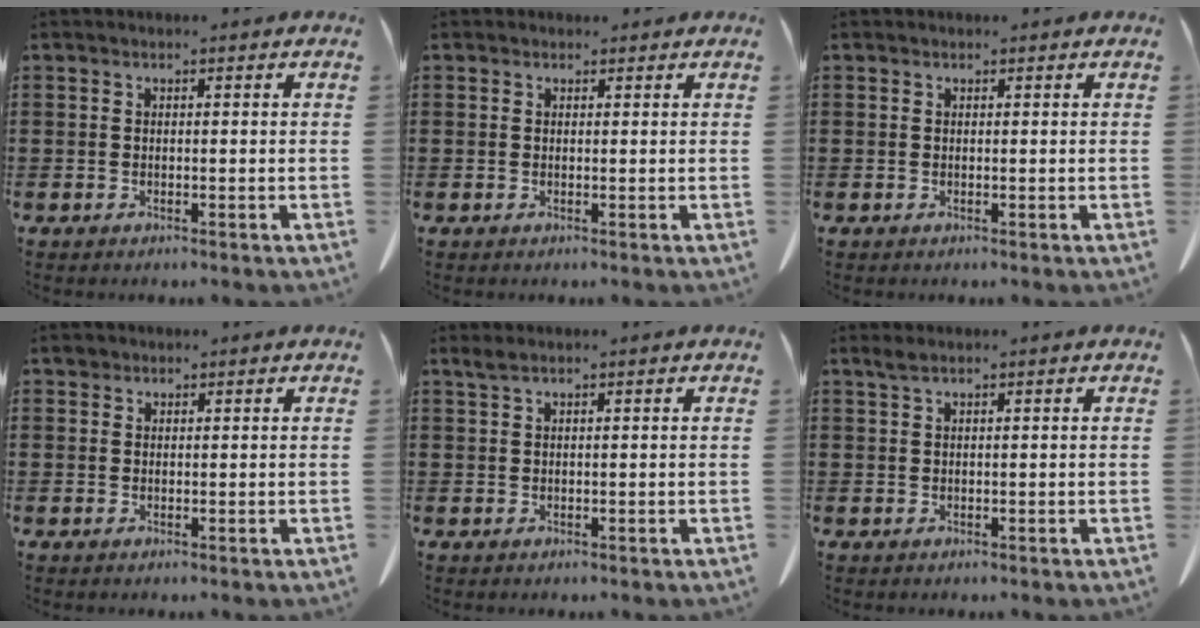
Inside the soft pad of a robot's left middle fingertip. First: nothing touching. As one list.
[{"total": 0.7, "force": [0.5, 0.6, 0.1], "torque": [-0.004, 0.003, 0.009]}, {"total": 0.0}, {"total": 1.0, "force": [0.8, 0.6, 0.1], "torque": [-0.006, 0.004, 0.015]}, {"total": 1.3, "force": [0.9, 0.2, 0.9], "torque": [-0.020, 0.001, 0.016]}, {"total": 1.2, "force": [0.8, 0.2, 0.8], "torque": [-0.019, 0.001, 0.016]}]